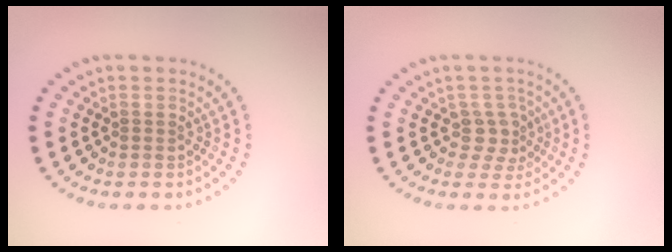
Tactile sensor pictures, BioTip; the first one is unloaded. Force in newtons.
{"total": 2.4, "press": 1.7, "slide": 1.6}